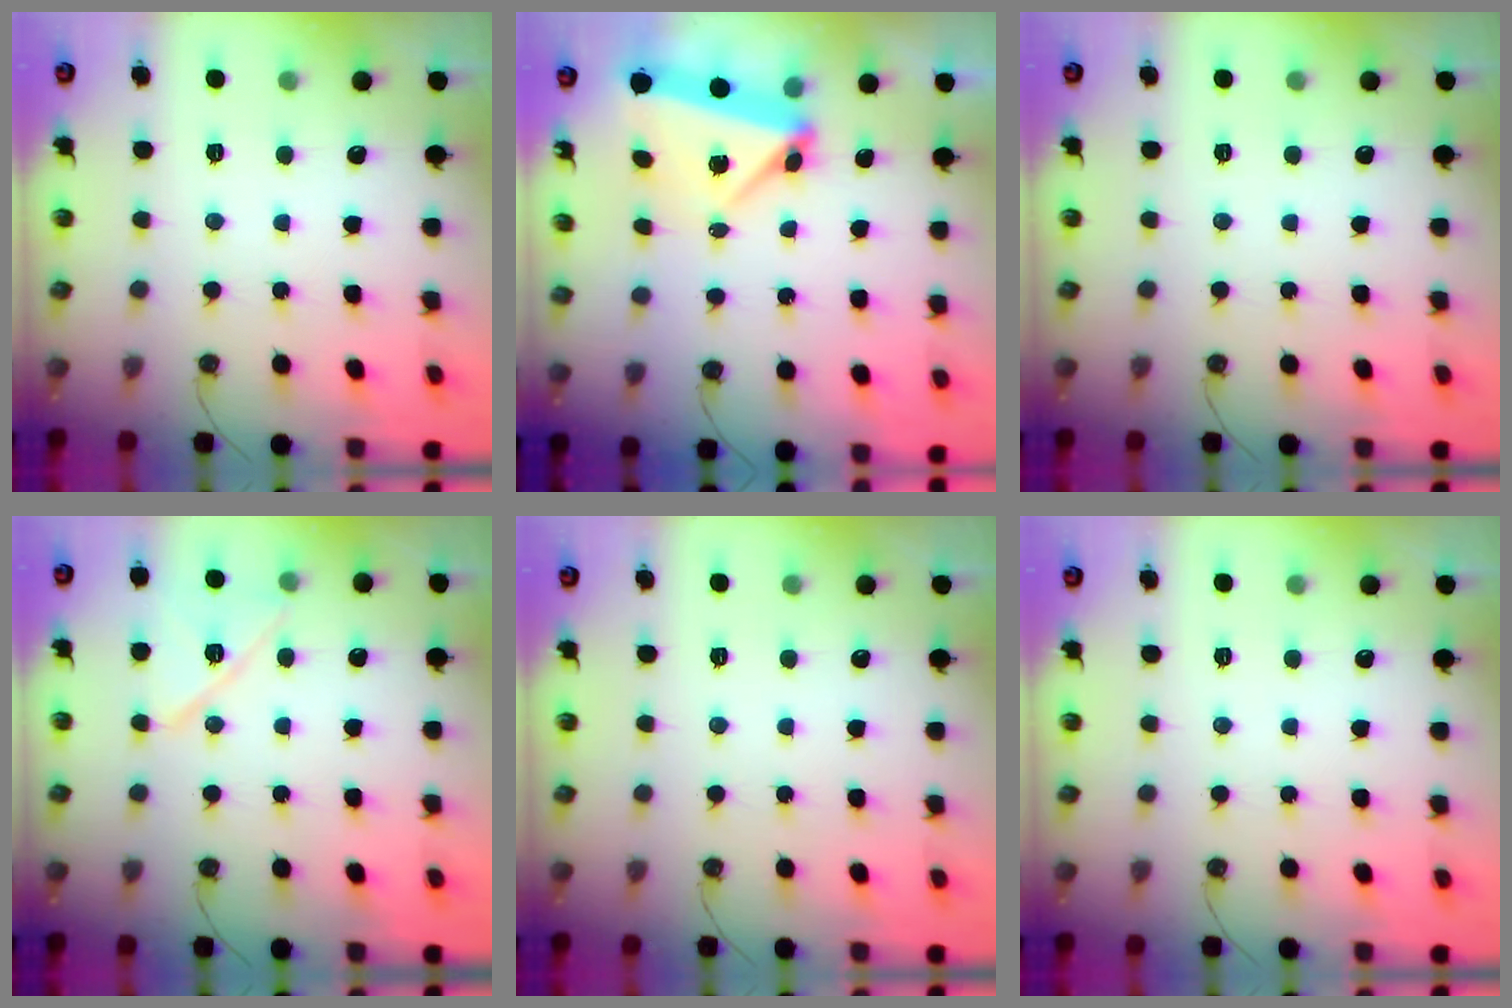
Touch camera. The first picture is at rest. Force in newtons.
{"total": 5.8, "press": 5.7, "slide": 1.3}
{"total": 0.0}
{"total": 11.7, "press": 11.7, "slide": 1.1}
{"total": 0.0}
{"total": 0.0}